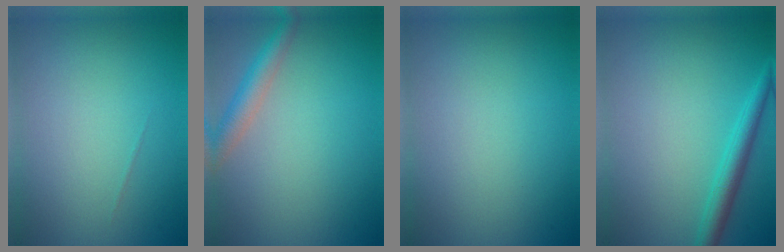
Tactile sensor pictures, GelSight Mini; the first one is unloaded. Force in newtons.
{"total": 2.8, "press": 2.8, "slide": 0.1}
{"total": 0.0}
{"total": 2.7, "press": 2.7, "slide": 0.2}